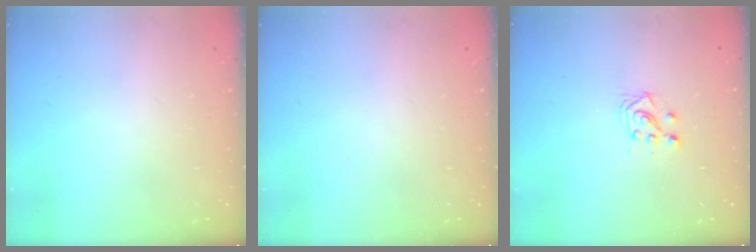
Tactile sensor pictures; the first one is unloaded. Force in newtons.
{"total": 0.0}
{"total": 3.7, "press": 3.6, "slide": 0.9}